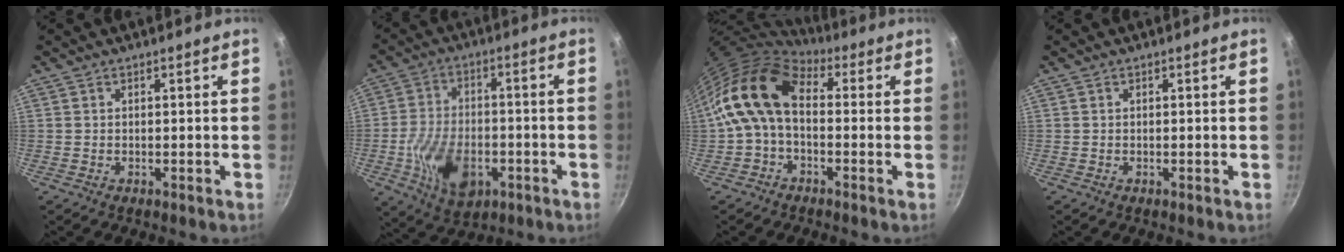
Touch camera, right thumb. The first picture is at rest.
{"total": 13.3, "force": [-4.2, 8.2, 9.6], "torque": [-0.160, 0.021, -0.068]}
{"total": 12.3, "force": [0.2, 7.9, 9.4], "torque": [-0.157, 0.029, -0.015]}
{"total": 0.0}